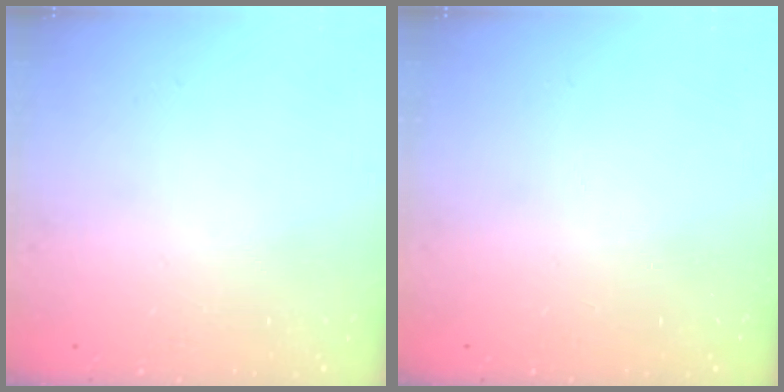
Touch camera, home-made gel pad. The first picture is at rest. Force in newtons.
{"total": 0.0}